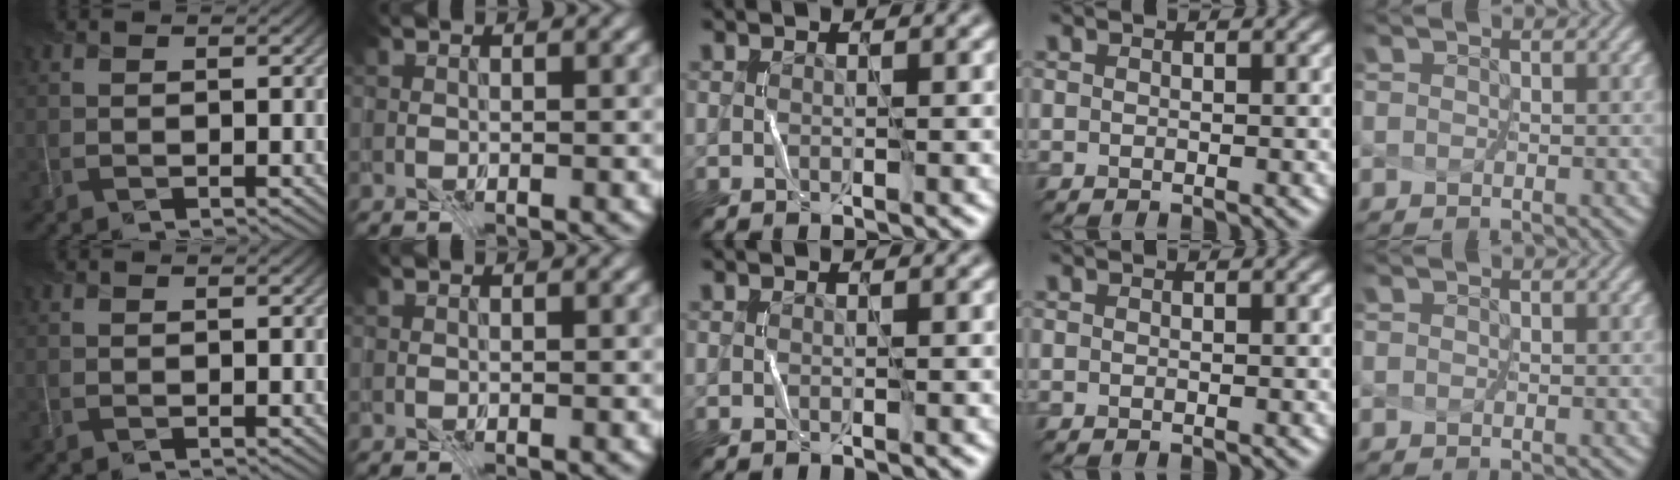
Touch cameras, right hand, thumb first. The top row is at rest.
{}